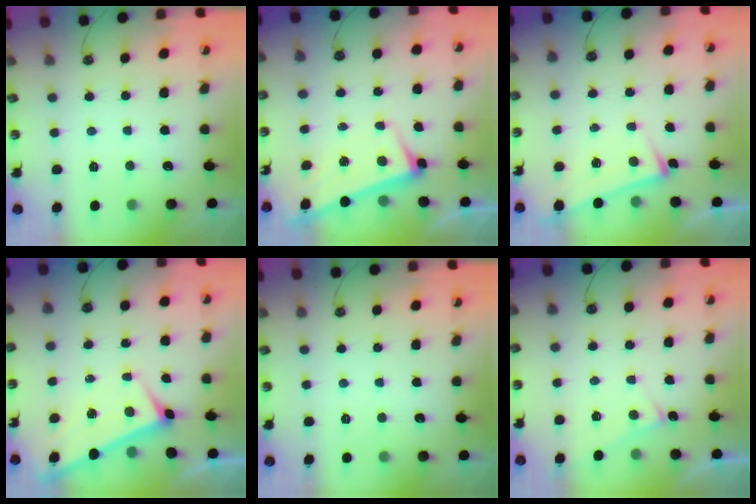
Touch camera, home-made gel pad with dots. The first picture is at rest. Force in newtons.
{"total": 2.5, "press": 2.4, "slide": 0.8}
{"total": 2.8, "press": 2.8, "slide": 0.5}
{"total": 1.1, "press": 1.0, "slide": 0.3}
{"total": 0.0}
{"total": 5.5, "press": 5.5, "slide": 0.3}